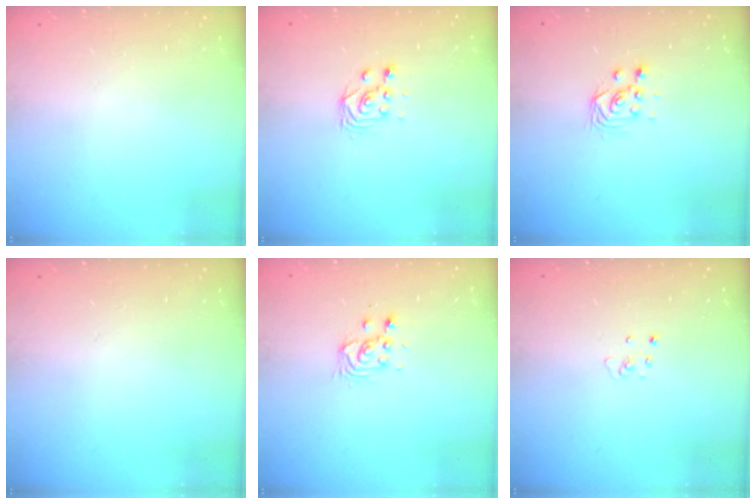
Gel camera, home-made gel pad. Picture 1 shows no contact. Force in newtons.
{"total": 2.8, "press": 2.5, "slide": 1.3}
{"total": 3.0, "press": 3.0, "slide": 0.1}
{"total": 0.0}
{"total": 3.4, "press": 3.4, "slide": 0.4}
{"total": 2.3, "press": 2.3, "slide": 0.2}